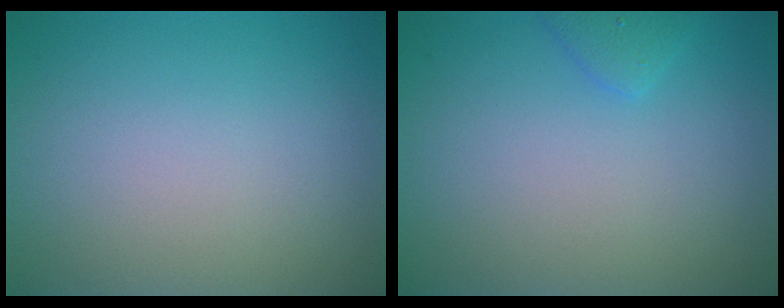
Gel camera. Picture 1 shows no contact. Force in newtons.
{"total": 1.2, "press": 1.2, "slide": 0.1}